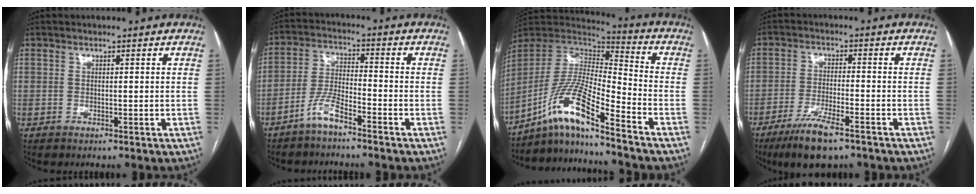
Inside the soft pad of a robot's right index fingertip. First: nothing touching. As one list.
[{"total": 5.5, "force": [-4.1, 0.9, 3.6], "torque": [-0.085, 0.003, -0.084]}, {"total": 13.5, "force": [-9.7, 0.5, 9.4], "torque": [-0.191, 0.009, -0.182]}, {"total": 8.7, "force": [-5.9, 1.6, 6.1], "torque": [-0.115, -0.018, -0.101]}]